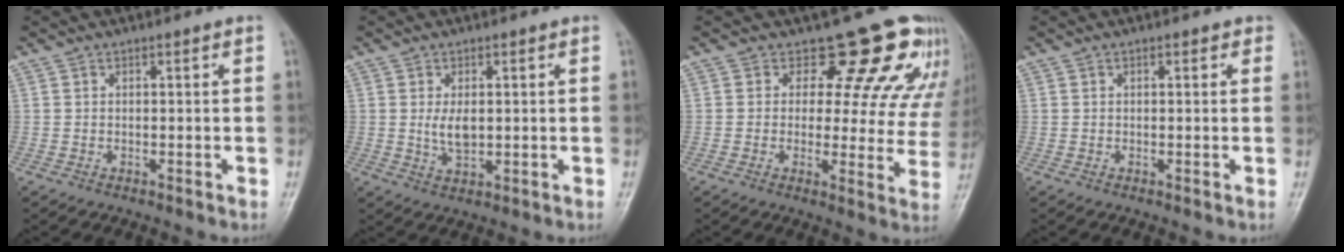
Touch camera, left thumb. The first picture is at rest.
{"total": 4.2, "force": [0.4, 2.3, 3.5], "torque": [-0.061, -0.010, 0.011]}
{"total": 14.1, "force": [11.4, 6.2, 5.4], "torque": [-0.010, -0.067, 0.110]}
{"total": 1.1, "force": [0.5, 0.7, 0.7], "torque": [-0.001, 0.001, 0.001]}